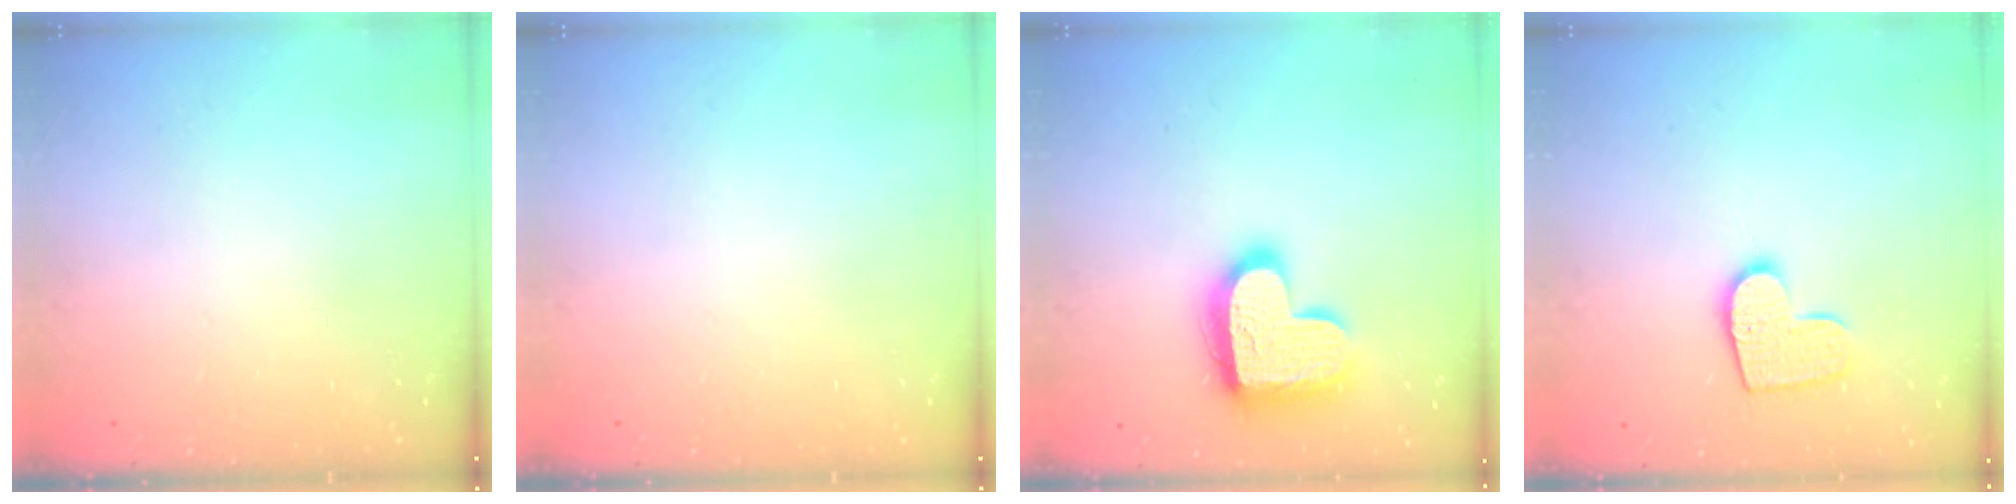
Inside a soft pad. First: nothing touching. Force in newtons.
{"total": 0.0}
{"total": 19.4, "press": 19.3, "slide": 1.4}
{"total": 11.3, "press": 11.3, "slide": 0.7}